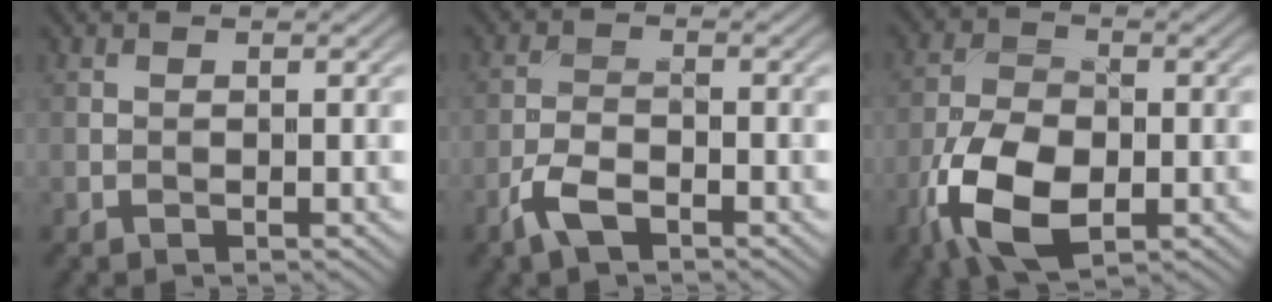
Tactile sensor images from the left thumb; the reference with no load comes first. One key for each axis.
{"total": 3.9, "fx": -2.6, "fy": 1.5, "fz": 2.5, "tx": -0.059, "ty": -0.003, "tz": -0.060}
{"total": 10.5, "fx": -4.3, "fy": 5.6, "fz": 7.8, "tx": -0.176, "ty": -0.013, "tz": -0.088}